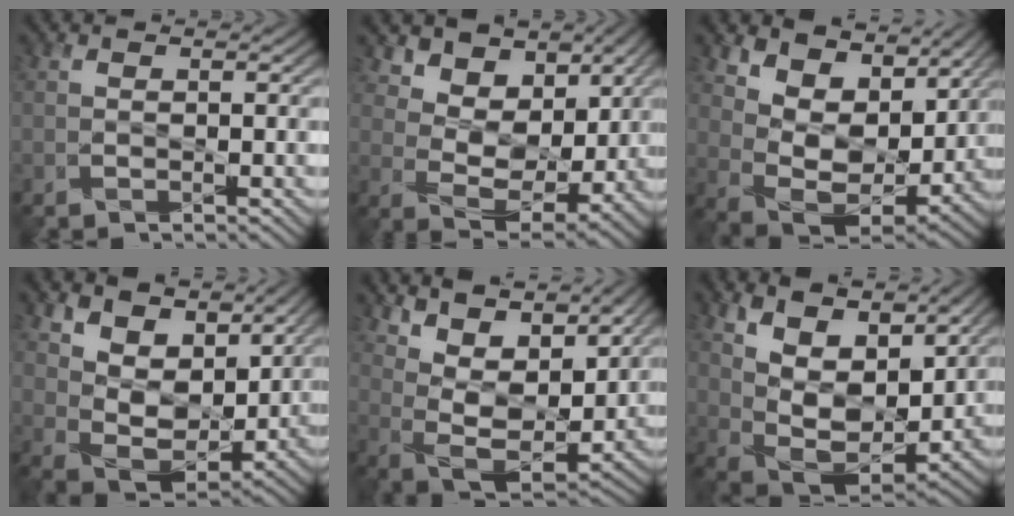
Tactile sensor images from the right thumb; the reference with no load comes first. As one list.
[{"total": 7.9, "force": [4.3, 5.0, 4.2], "torque": [-0.086, -0.008, 0.066]}, {"total": 10.9, "force": [5.9, 6.1, 6.8], "torque": [-0.149, 0.004, 0.099]}, {"total": 8.9, "force": [4.8, 5.8, 4.9], "torque": [-0.111, -0.005, 0.079]}, {"total": 11.8, "force": [8.4, 4.1, 7.2], "torque": [-0.170, 0.006, 0.123]}, {"total": 11.5, "force": [6.2, 5.6, 7.9], "torque": [-0.165, 0.003, 0.104]}]